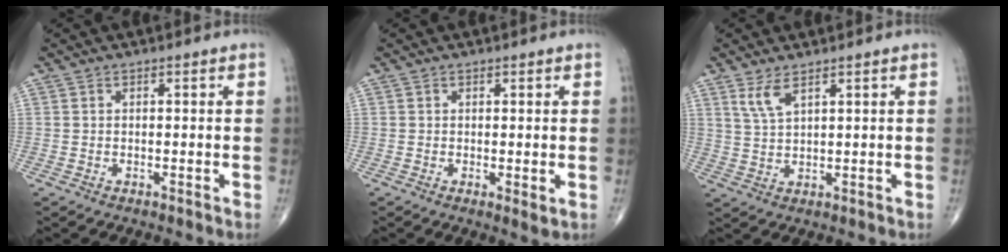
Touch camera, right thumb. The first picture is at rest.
{"total": 1.7, "force": [0.0, 0.6, 1.6], "torque": [-0.027, -0.009, -0.001]}
{"total": 4.0, "force": [2.5, 1.2, 2.9], "torque": [-0.061, -0.013, 0.059]}